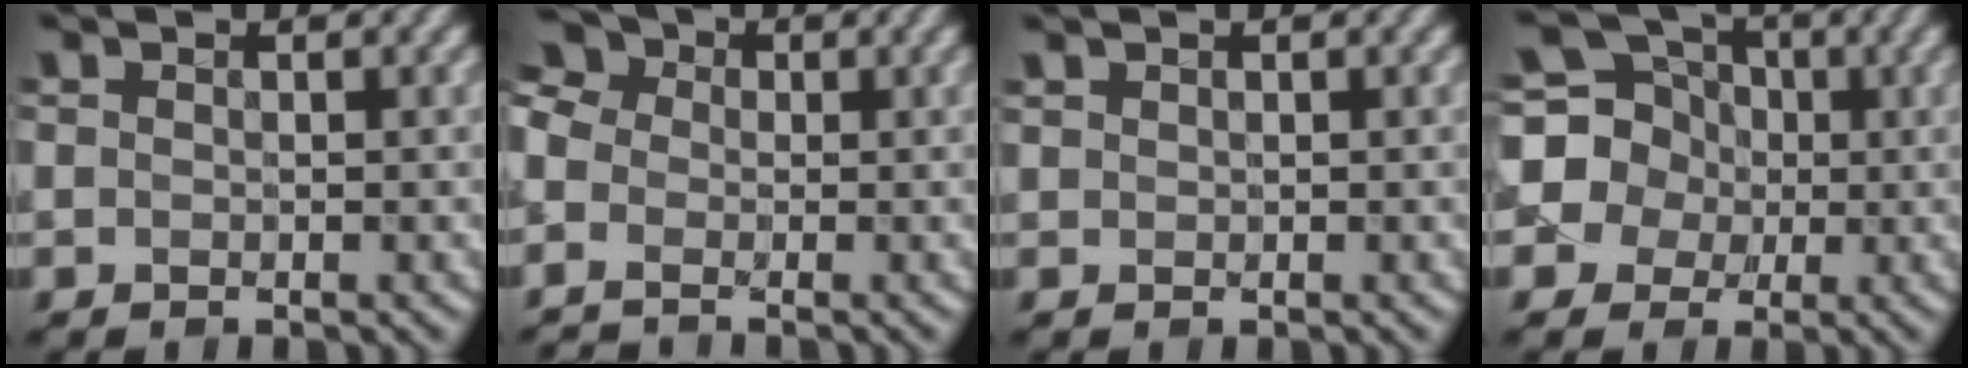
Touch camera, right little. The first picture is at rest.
{"total": 6.3, "force": [-2.1, 4.8, 3.5], "torque": [-0.086, 0.012, -0.049]}
{"total": 0.0}
{"total": 7.7, "force": [0.7, 7.2, 2.8], "torque": [-0.072, 0.036, -0.020]}